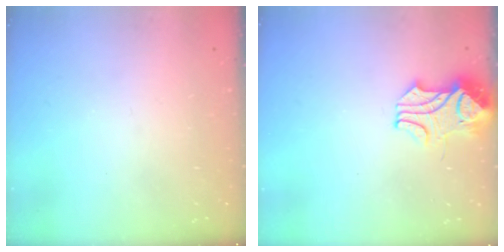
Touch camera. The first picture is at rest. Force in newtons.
{"total": 2.4, "press": 2.2, "slide": 1.0}